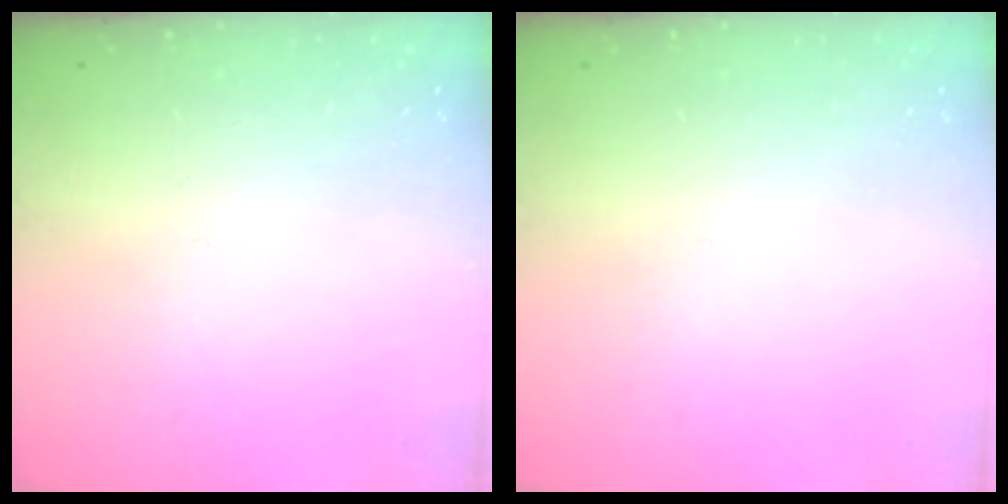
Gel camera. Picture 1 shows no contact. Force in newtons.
{"total": 0.0}